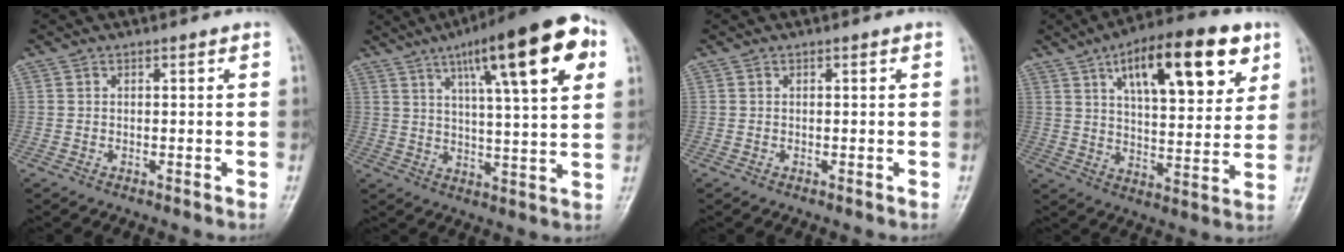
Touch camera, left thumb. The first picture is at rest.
{"total": 20.6, "force": [9.2, 4.6, 17.9], "torque": [-0.243, -0.003, 0.132]}
{"total": 0.0}
{"total": 20.7, "force": [9.7, 8.1, 16.4], "torque": [-0.212, -0.020, 0.150]}